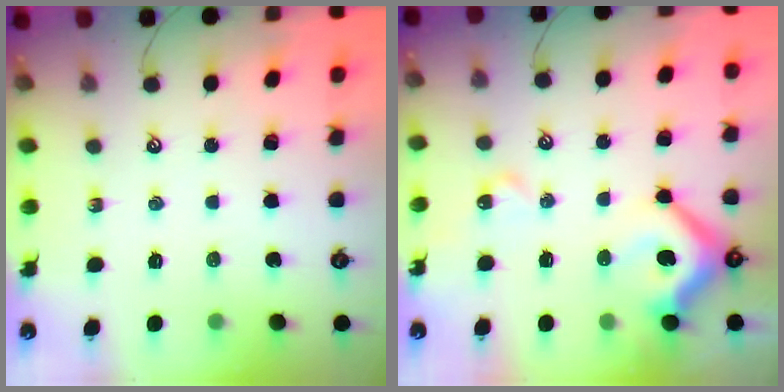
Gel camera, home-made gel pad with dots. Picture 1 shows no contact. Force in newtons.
{"total": 12.4, "press": 12.3, "slide": 1.5}